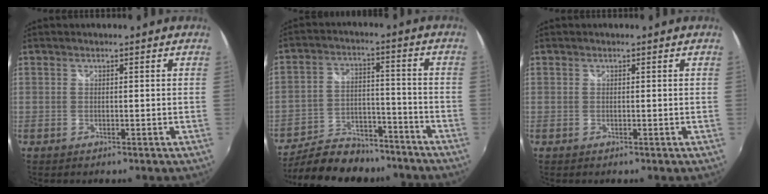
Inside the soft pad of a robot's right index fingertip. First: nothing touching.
{"total": 18.7, "force": [-15.8, 7.5, 6.8], "torque": [-0.149, 0.013, -0.225]}
{"total": 0.0}